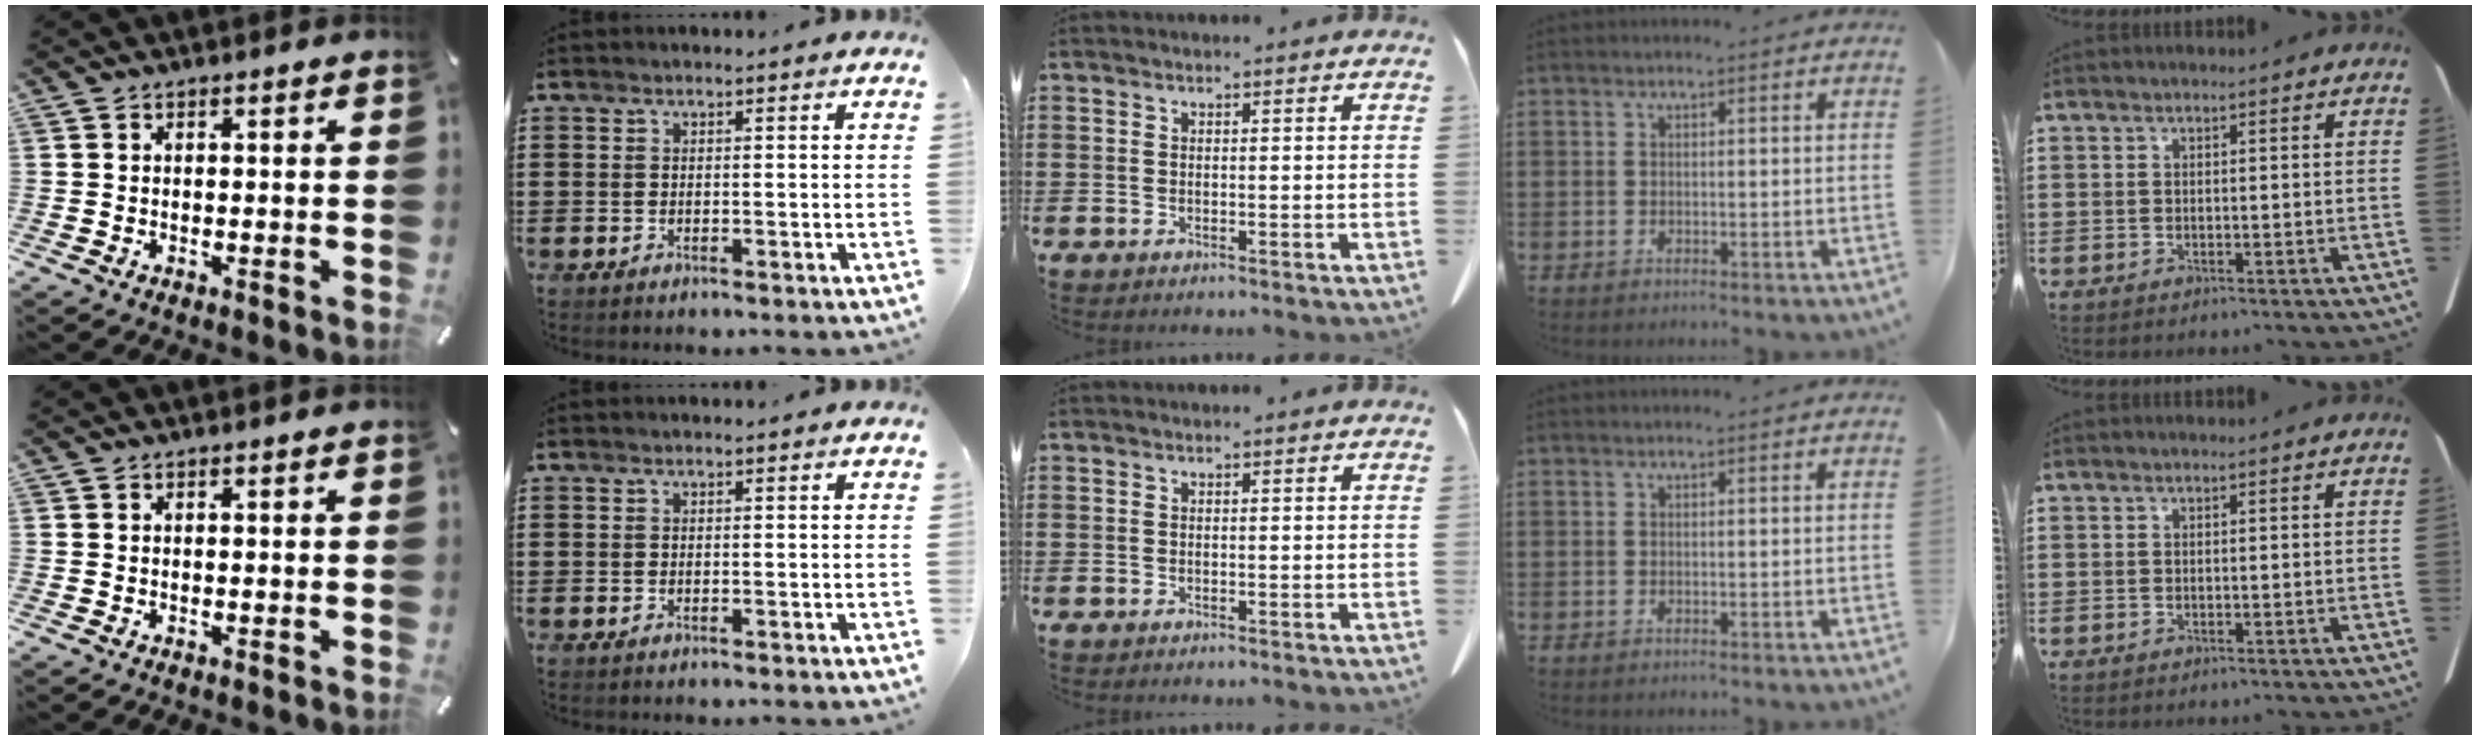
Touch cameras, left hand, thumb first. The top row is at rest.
{}